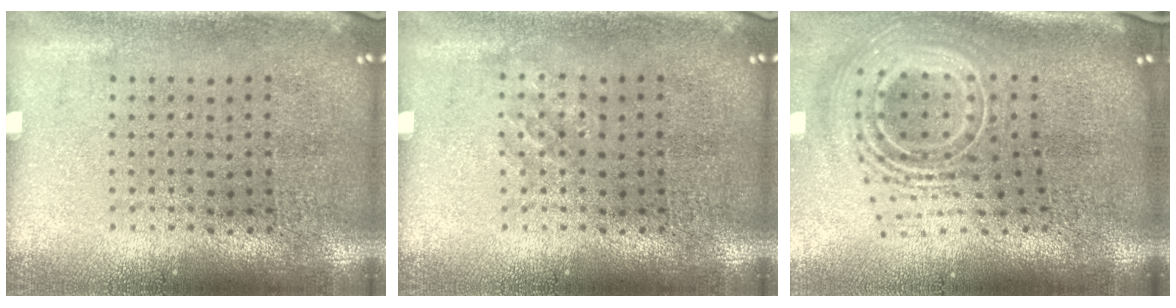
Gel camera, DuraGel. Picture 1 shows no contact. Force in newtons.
{"total": 0.8, "press": 0.8, "slide": 0.2}
{"total": 2.9, "press": 1.9, "slide": 2.1}